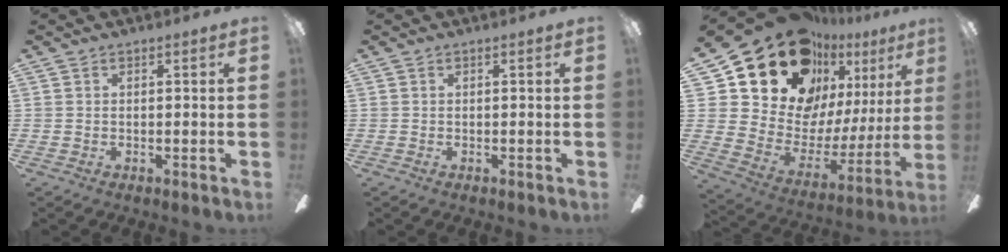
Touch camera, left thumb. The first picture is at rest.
{"total": 0.0}
{"total": 22.8, "force": [16.8, 12.1, 9.5], "torque": [-0.194, -0.125, 0.318]}